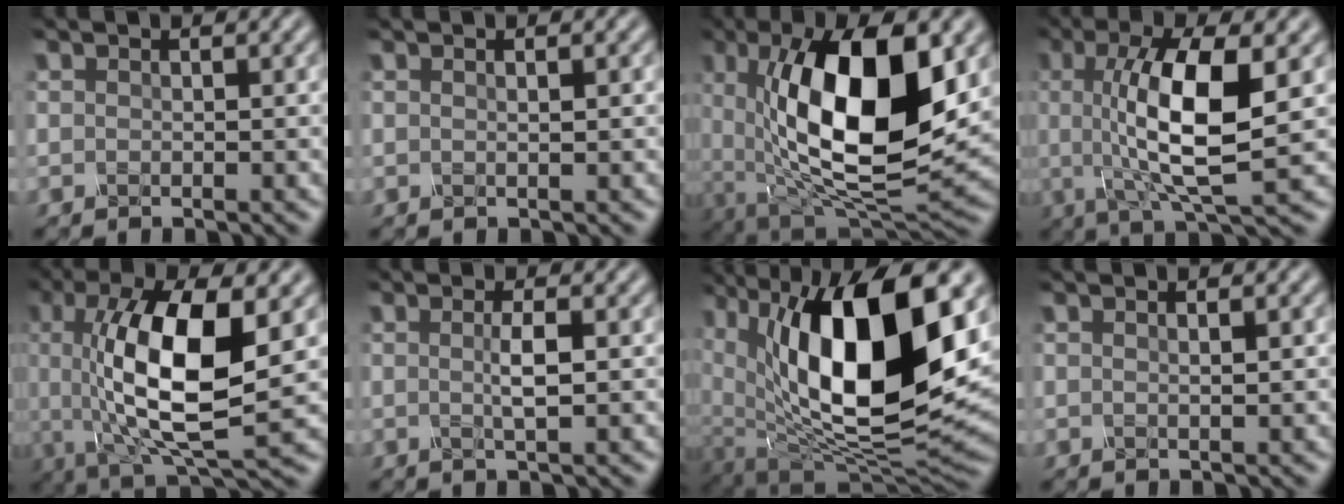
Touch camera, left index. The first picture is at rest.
{"total": 1.5, "force": [0.4, 0.6, 1.3], "torque": [-0.008, 0.001, -0.007]}
{"total": 14.0, "force": [1.8, 5.8, 12.6], "torque": [-0.197, -0.011, 0.029]}
{"total": 9.3, "force": [0.5, 2.8, 8.9], "torque": [-0.148, -0.003, 0.010]}
{"total": 11.4, "force": [0.4, 4.0, 10.6], "torque": [-0.193, -0.001, 0.009]}
{"total": 2.0, "force": [-0.1, 0.4, 2.0], "torque": [-0.037, 0.003, -0.005]}
{"total": 16.5, "force": [3.8, 7.6, 14.1], "torque": [-0.237, -0.008, 0.066]}
{"total": 1.8, "force": [0.5, 0.7, 1.6], "torque": [-0.010, 0.002, -0.009]}